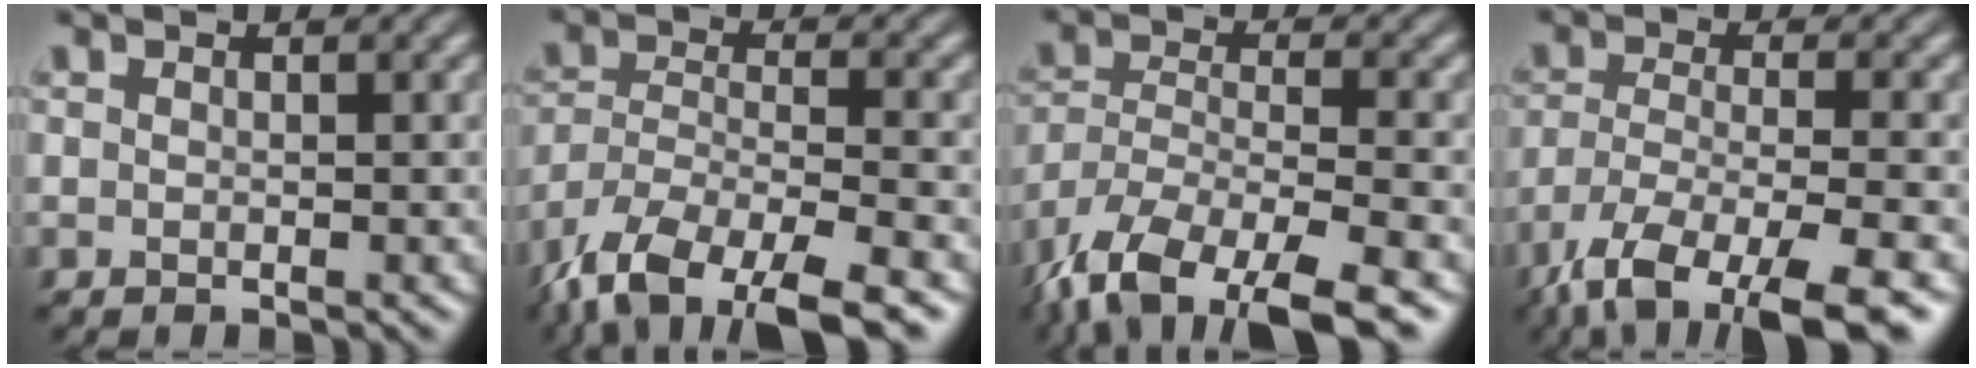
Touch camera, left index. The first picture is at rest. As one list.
[{"total": 10.7, "force": [-7.6, 3.8, 6.5], "torque": [-0.124, -0.025, -0.138]}, {"total": 11.9, "force": [-8.5, 4.3, 7.2], "torque": [-0.142, -0.028, -0.148]}, {"total": 10.3, "force": [-7.2, 2.9, 6.7], "torque": [-0.131, -0.020, -0.127]}]